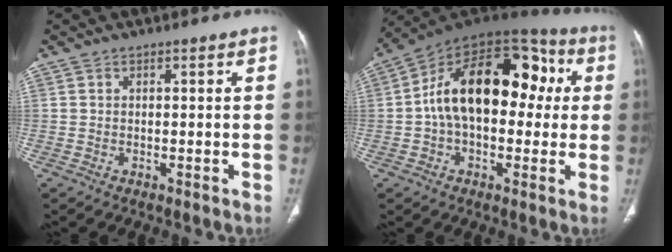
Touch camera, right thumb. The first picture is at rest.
{"total": 22.4, "force": [2.3, 13.5, 17.8], "torque": [-0.252, 0.052, 0.022]}